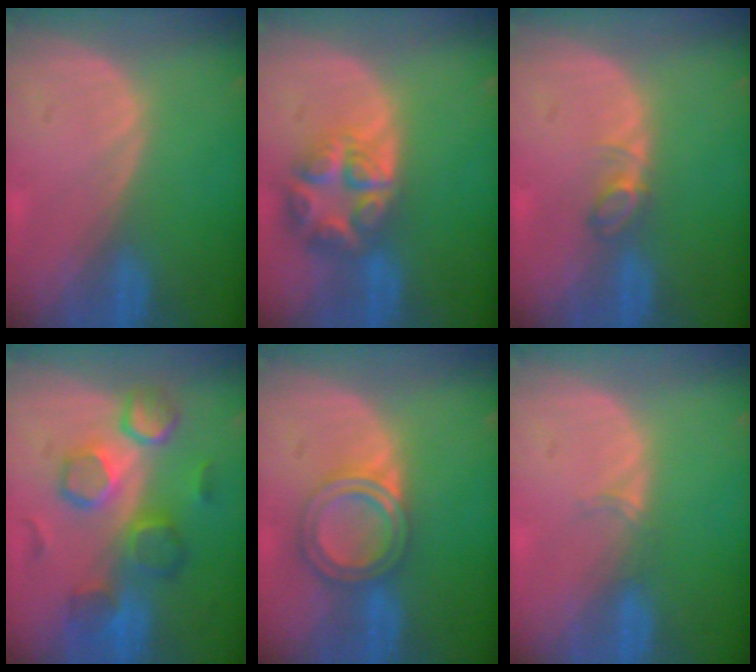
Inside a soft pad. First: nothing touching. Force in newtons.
{"total": 7.9, "press": 6.9, "slide": 3.9}
{"total": 2.4, "press": 2.4, "slide": 0.4}
{"total": 9.1, "press": 8.8, "slide": 2.0}
{"total": 5.9, "press": 5.4, "slide": 2.4}
{"total": 1.3, "press": 1.0, "slide": 0.9}